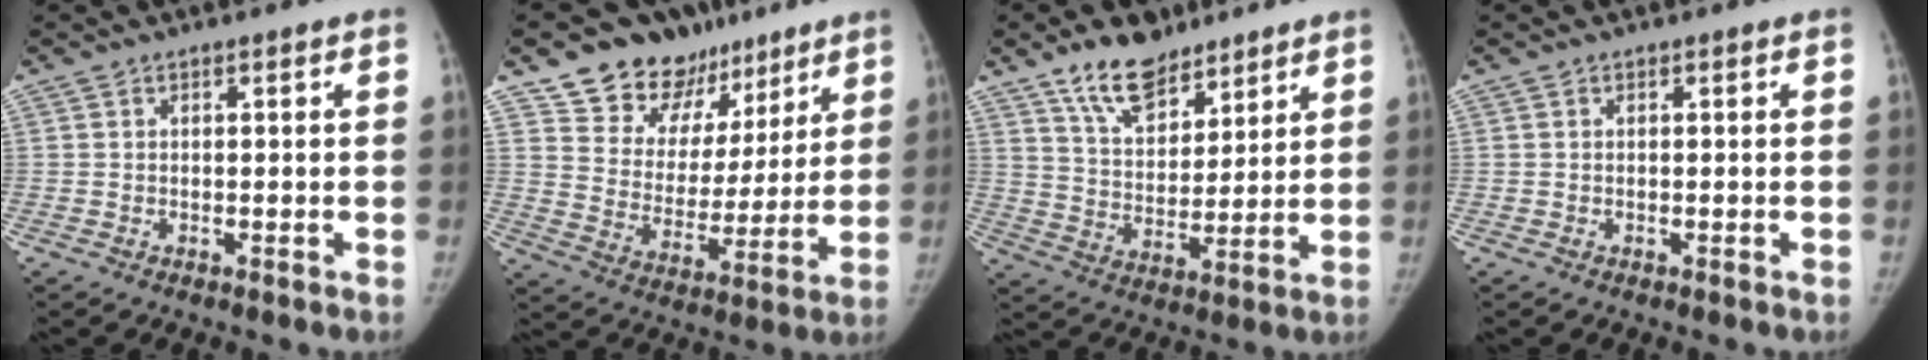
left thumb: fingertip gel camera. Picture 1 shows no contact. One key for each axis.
{"total": 17.7, "fx": 12.2, "fy": 11.5, "fz": 5.9, "tx": -0.031, "ty": -0.055, "tz": 0.201}
{"total": 12.2, "fx": 8.7, "fy": 6.3, "fz": 5.7, "tx": -0.068, "ty": -0.052, "tz": 0.159}
{"total": 0.0}